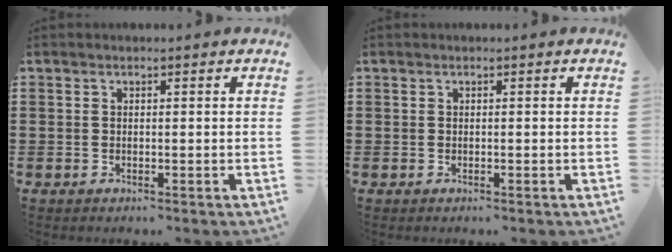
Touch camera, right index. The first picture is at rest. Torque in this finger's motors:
{"motor_torque": [0.02, 0.02, 0.00, 0.00]}